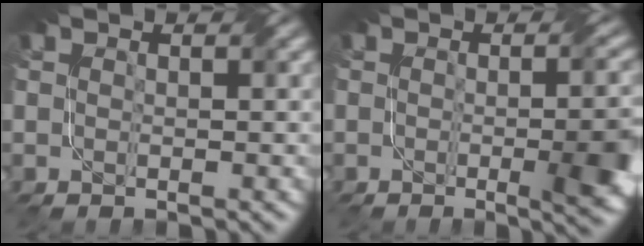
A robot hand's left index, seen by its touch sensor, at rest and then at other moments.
{"total": 8.2, "force": [-1.1, 2.7, 7.7], "torque": [-0.078, -0.007, -0.012]}